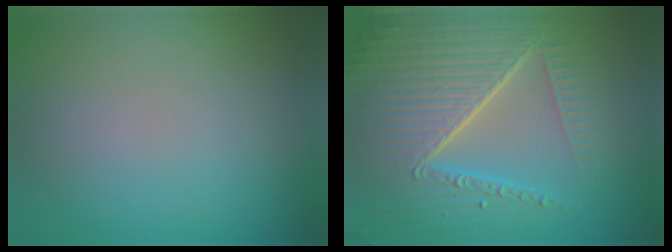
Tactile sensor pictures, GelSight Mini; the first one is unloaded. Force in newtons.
{"total": 8.5, "press": 5.9, "slide": 6.1}